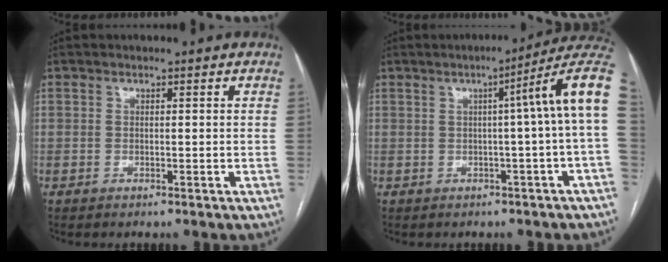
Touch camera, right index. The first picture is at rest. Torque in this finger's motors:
{"motor_torque": [1.21, 0.12, 0.40, 0.11]}